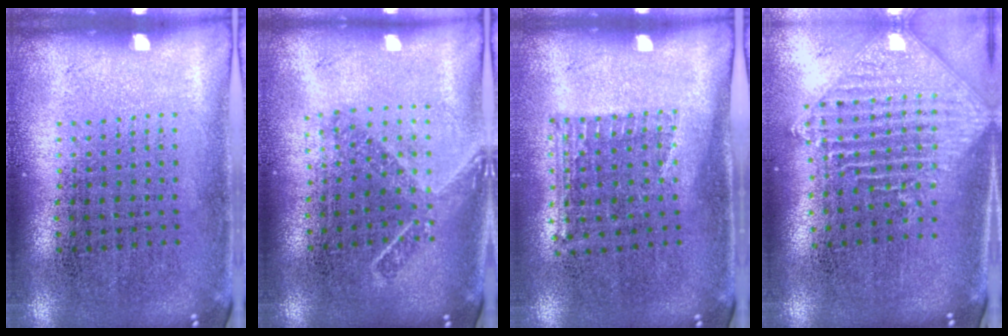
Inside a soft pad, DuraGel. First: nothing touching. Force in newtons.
{"total": 1.6, "press": 1.2, "slide": 1.1}
{"total": 1.1, "press": 0.9, "slide": 0.6}
{"total": 2.2, "press": 1.8, "slide": 1.3}